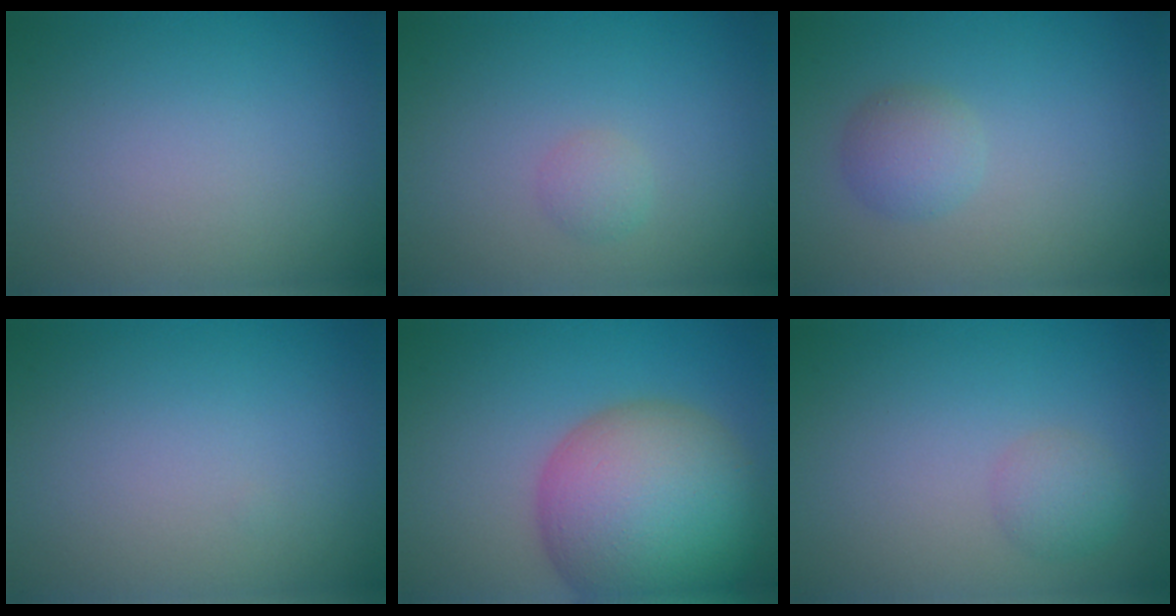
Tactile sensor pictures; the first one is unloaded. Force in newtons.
{"total": 1.1, "press": 1.1, "slide": 0.0}
{"total": 2.2, "press": 2.2, "slide": 0.2}
{"total": 0.0}
{"total": 13.0, "press": 13.0, "slide": 0.7}
{"total": 1.9, "press": 1.8, "slide": 0.1}